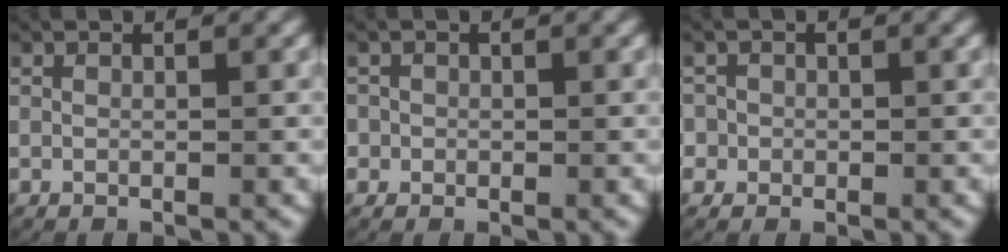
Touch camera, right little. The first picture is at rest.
{"total": 1.9, "force": [-0.2, 1.9, 0.2], "torque": [0.000, 0.004, -0.015]}
{"total": 3.6, "force": [-0.6, 3.5, 0.7], "torque": [-0.019, -0.003, -0.021]}